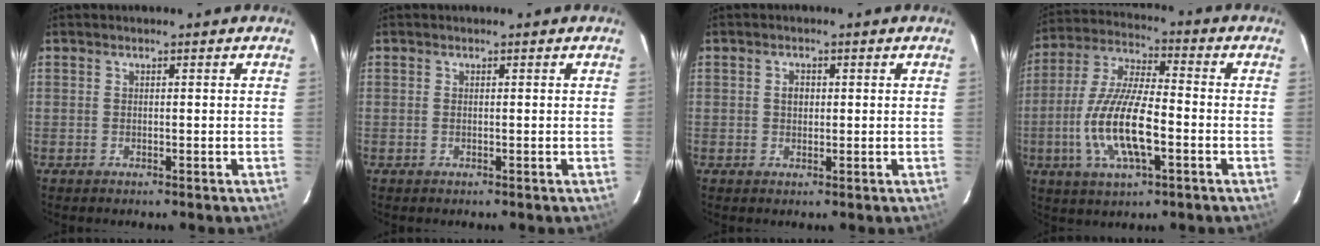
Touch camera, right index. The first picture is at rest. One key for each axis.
{"total": 0.0}
{"total": 1.9, "fx": 0.3, "fy": 1.5, "fz": 1.1, "tx": -0.018, "ty": 0.006, "tz": 0.004}
{"total": 15.0, "fx": -4.2, "fy": 4.6, "fz": 13.7, "tx": -0.285, "ty": -0.007, "tz": -0.078}